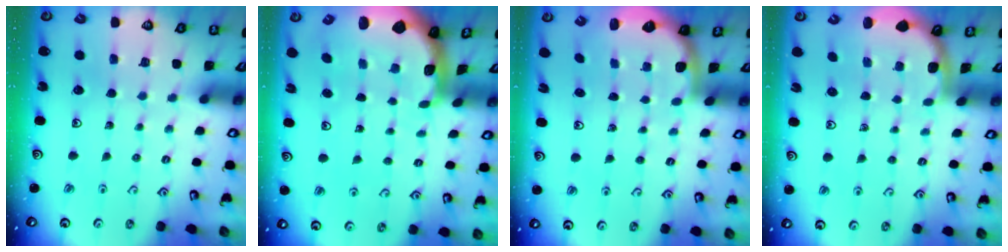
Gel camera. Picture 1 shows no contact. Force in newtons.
{"total": 2.9, "press": 2.9, "slide": 0.5}
{"total": 2.3, "press": 2.0, "slide": 1.3}
{"total": 1.9, "press": 1.9, "slide": 0.0}